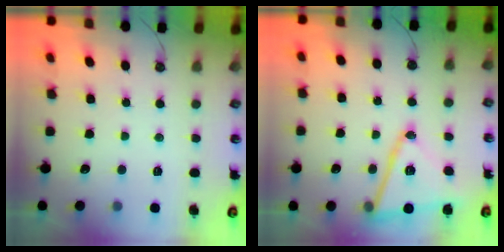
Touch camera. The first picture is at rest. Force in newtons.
{"total": 14.3, "press": 14.1, "slide": 2.4}